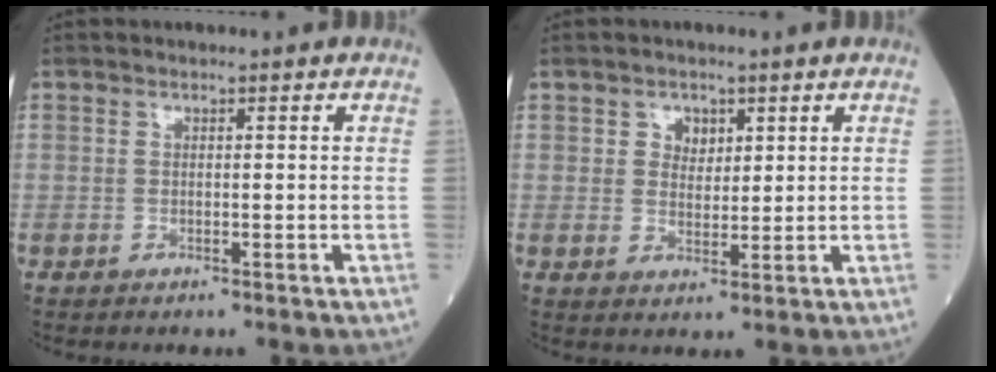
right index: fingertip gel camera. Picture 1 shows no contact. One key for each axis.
{"total": 2.9, "fx": 1.5, "fy": 2.2, "fz": 1.3, "tx": -0.018, "ty": 0.004, "tz": 0.027}